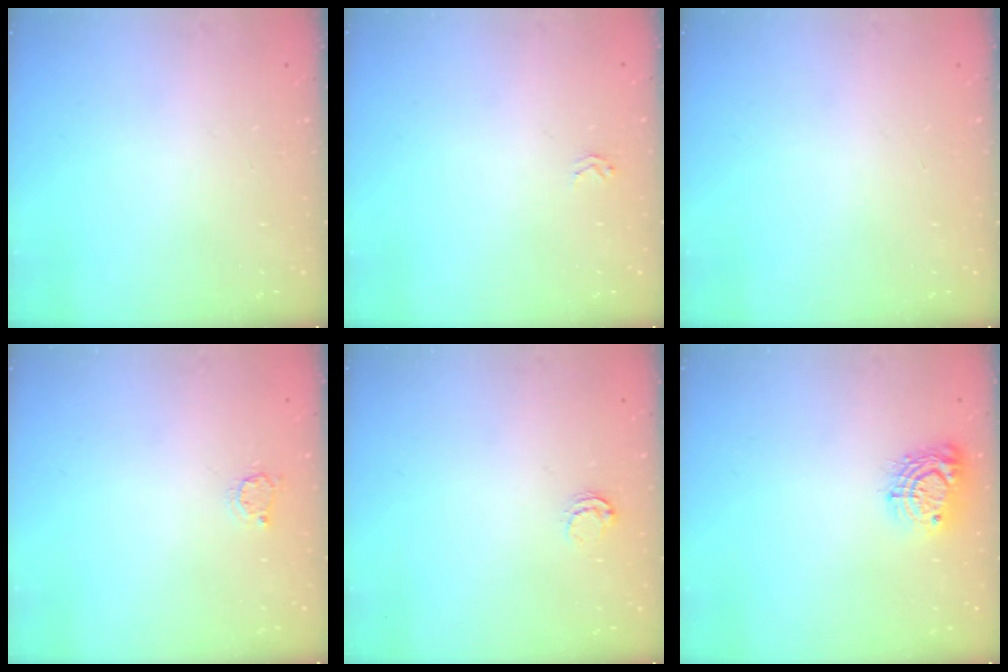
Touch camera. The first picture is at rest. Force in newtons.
{"total": 1.6, "press": 1.6, "slide": 0.2}
{"total": 0.0}
{"total": 2.7, "press": 2.7, "slide": 0.4}
{"total": 3.9, "press": 3.9, "slide": 0.2}
{"total": 9.9, "press": 9.9, "slide": 0.8}